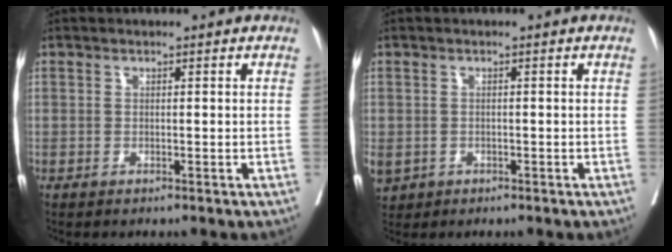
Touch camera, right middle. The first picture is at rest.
{"total": 4.2, "force": [-1.8, 3.4, 1.6], "torque": [-0.050, -0.004, -0.024]}